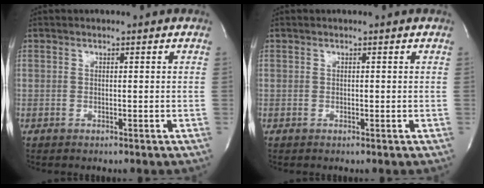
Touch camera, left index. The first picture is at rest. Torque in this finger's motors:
{"motor_torque": [0.05, -0.02, -0.02, 0.00]}